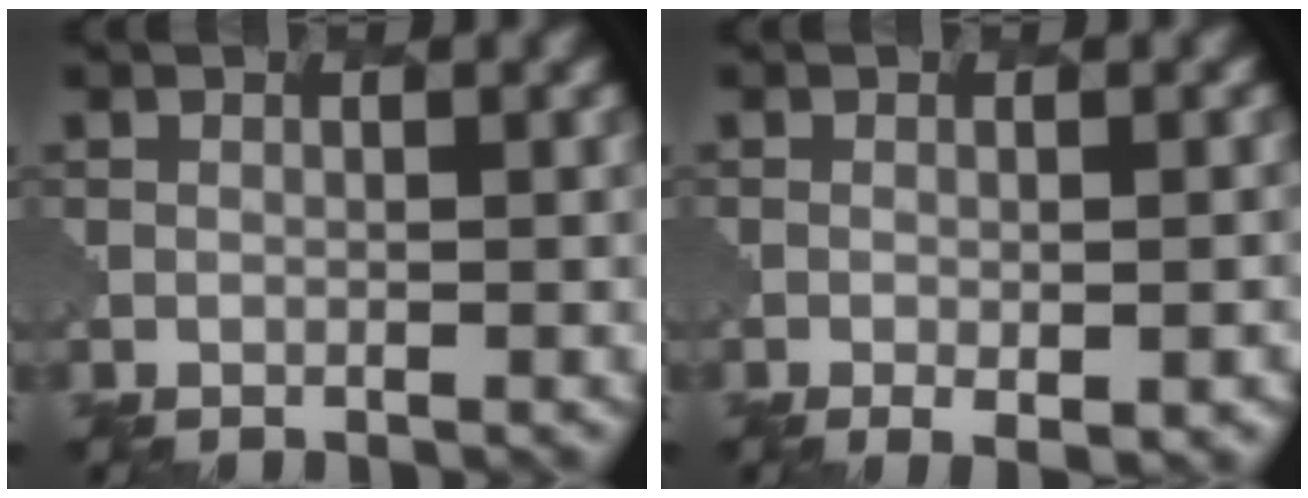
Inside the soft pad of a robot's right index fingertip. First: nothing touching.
{"total": 3.2, "force": [-1.3, 1.0, 2.8], "torque": [-0.035, -0.007, -0.007]}